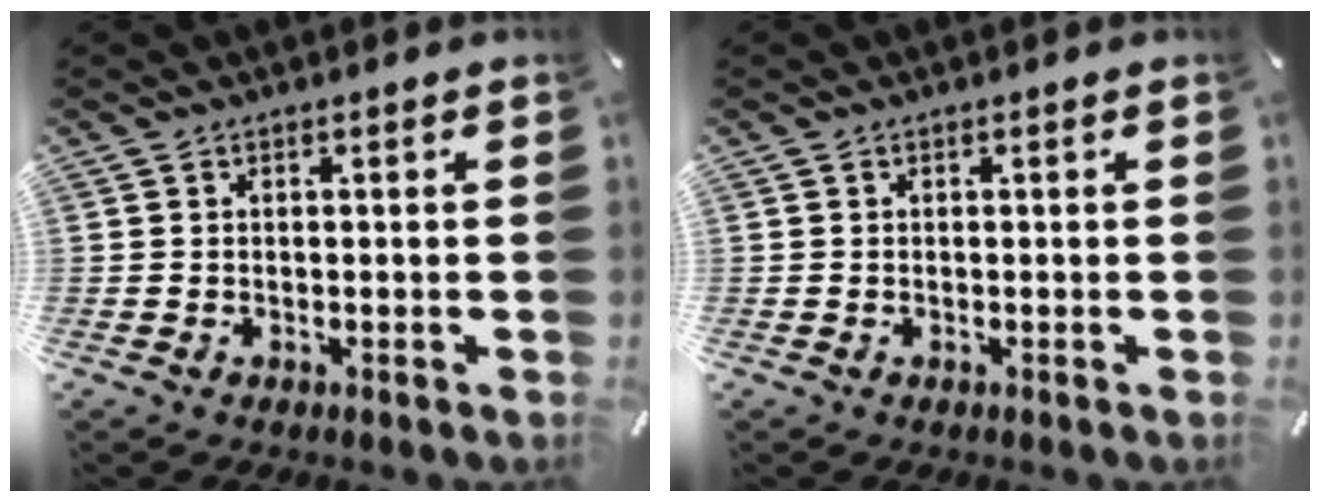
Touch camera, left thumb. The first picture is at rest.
{"total": 0.0}